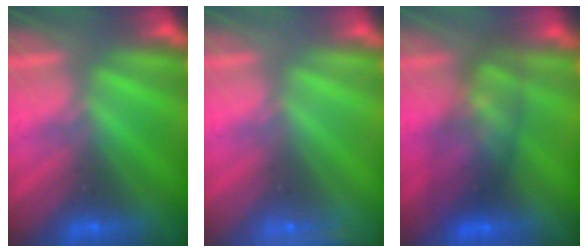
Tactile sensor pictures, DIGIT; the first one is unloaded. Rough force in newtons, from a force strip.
{"total": 2.3}
{"total": 5.5}